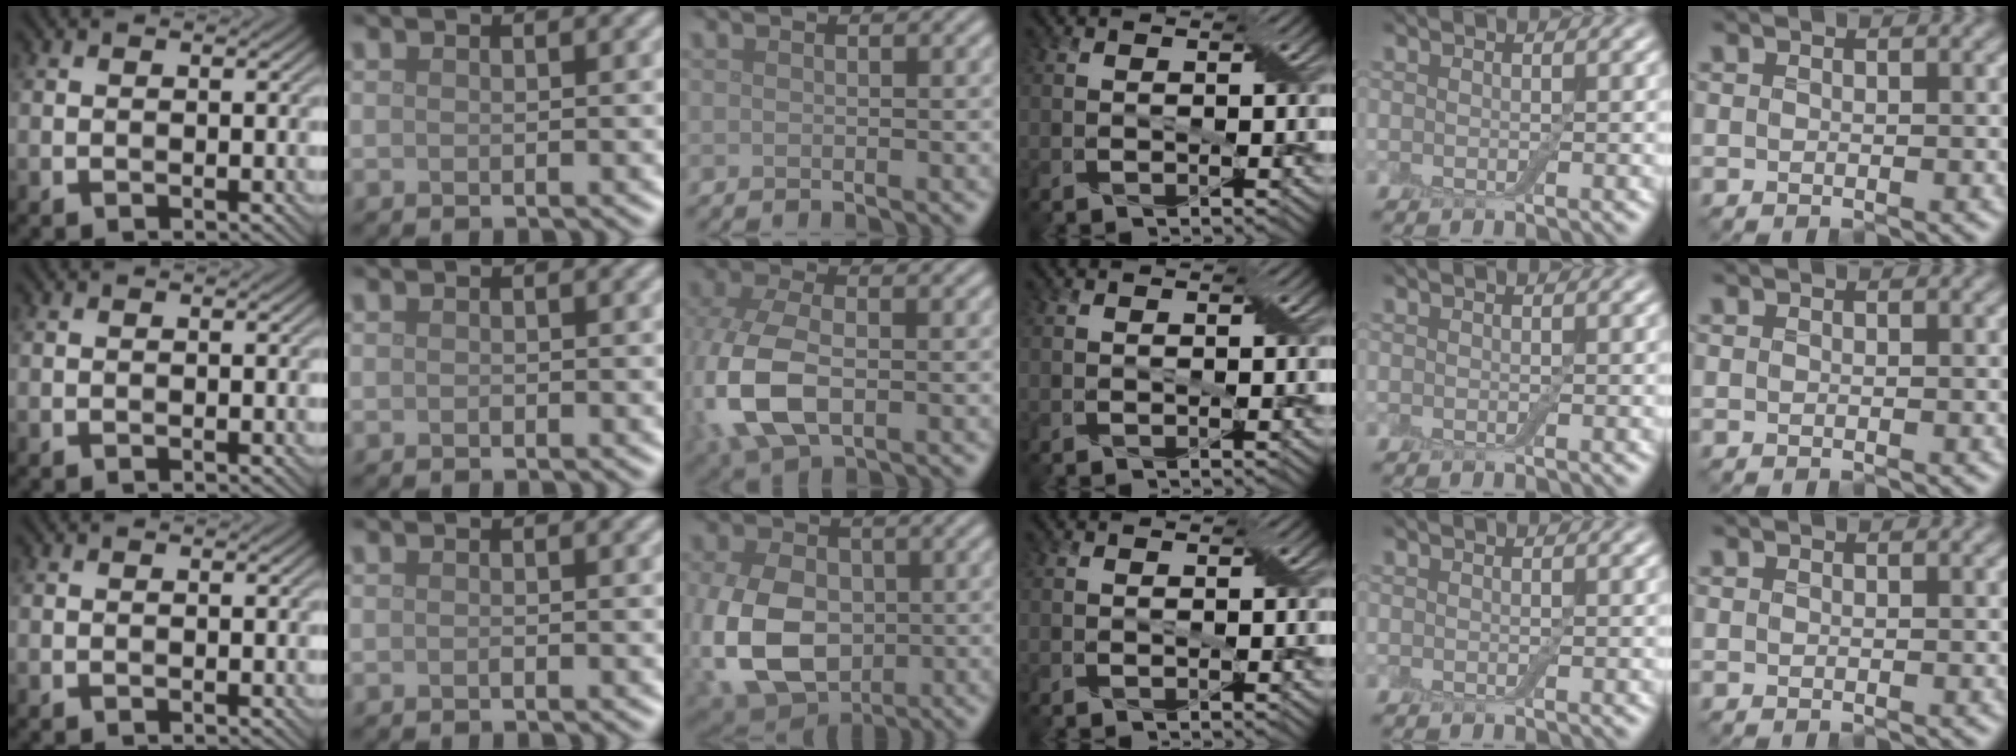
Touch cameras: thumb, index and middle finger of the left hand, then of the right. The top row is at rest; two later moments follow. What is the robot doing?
{"motion": "extract", "object": "drawer"}